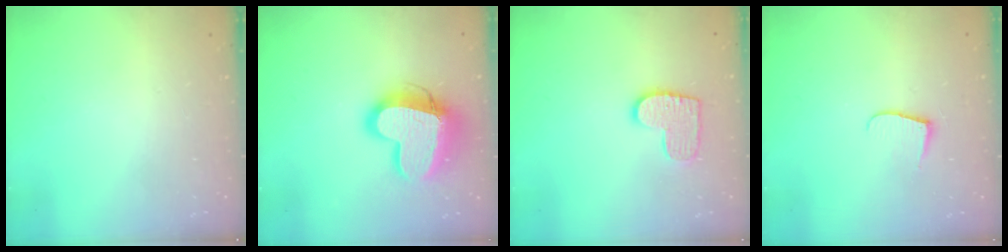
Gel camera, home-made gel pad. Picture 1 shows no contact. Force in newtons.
{"total": 16.8, "press": 16.7, "slide": 1.8}
{"total": 10.2, "press": 10.1, "slide": 0.5}
{"total": 6.9, "press": 6.9, "slide": 0.7}